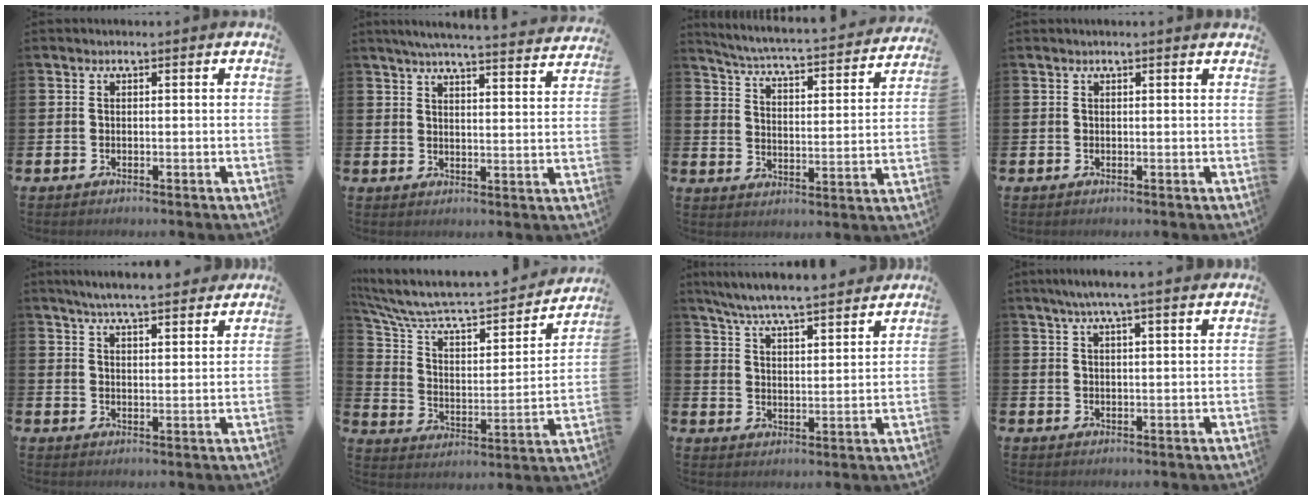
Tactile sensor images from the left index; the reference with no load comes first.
{"total": 5.5, "force": [5.3, -0.3, 1.6], "torque": [-0.042, -0.032, 0.092]}
{"total": 4.8, "force": [4.4, 0.2, 1.7], "torque": [-0.057, -0.041, 0.068]}
{"total": 0.0}
{"total": 5.8, "force": [5.6, 0.2, 1.5], "torque": [-0.040, -0.028, 0.098]}
{"total": 9.3, "force": [7.8, 3.0, 3.9], "torque": [-0.120, -0.059, 0.129]}
{"total": 7.0, "force": [6.8, 0.0, 1.8], "torque": [-0.062, -0.046, 0.121]}
{"total": 4.9, "force": [4.2, -0.2, 2.4], "torque": [-0.054, -0.010, 0.074]}